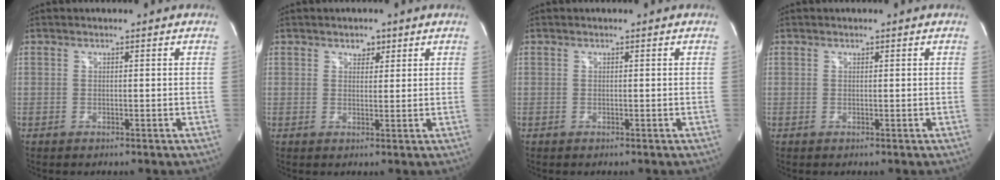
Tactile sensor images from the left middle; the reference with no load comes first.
{"total": 2.0, "force": [1.3, 1.3, 0.8], "torque": [-0.009, 0.002, 0.019]}
{"total": 0.0}
{"total": 0.0}